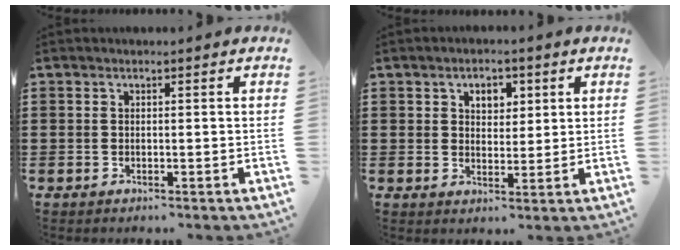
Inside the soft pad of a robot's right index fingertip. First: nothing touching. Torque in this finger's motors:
{"motor_torque": [0.05, -0.03, 0.28, 0.02]}